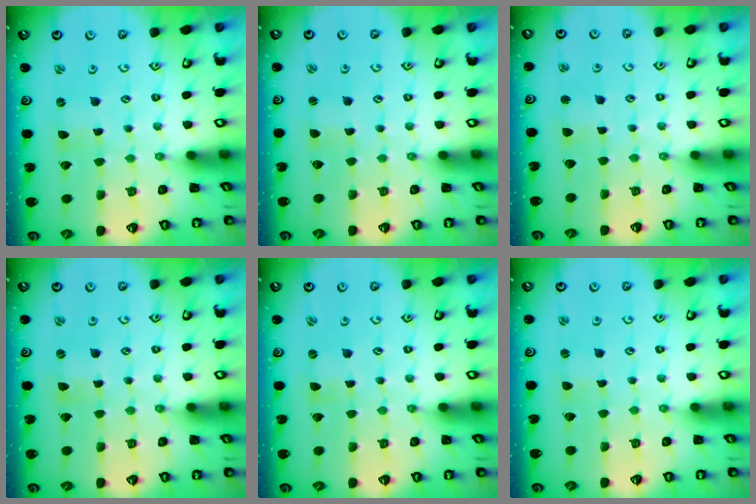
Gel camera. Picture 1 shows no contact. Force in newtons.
{"total": 1.0, "press": 1.0, "slide": 0.1}
{"total": 2.4, "press": 2.4, "slide": 0.3}
{"total": 0.0}
{"total": 0.0}
{"total": 1.0, "press": 0.9, "slide": 0.1}